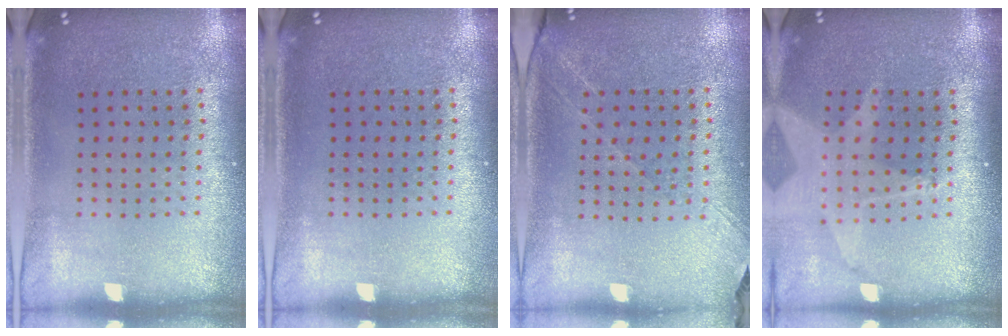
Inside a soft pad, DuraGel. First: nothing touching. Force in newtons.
{"total": 0.0}
{"total": 1.3, "press": 1.2, "slide": 0.5}
{"total": 2.0, "press": 1.6, "slide": 1.3}